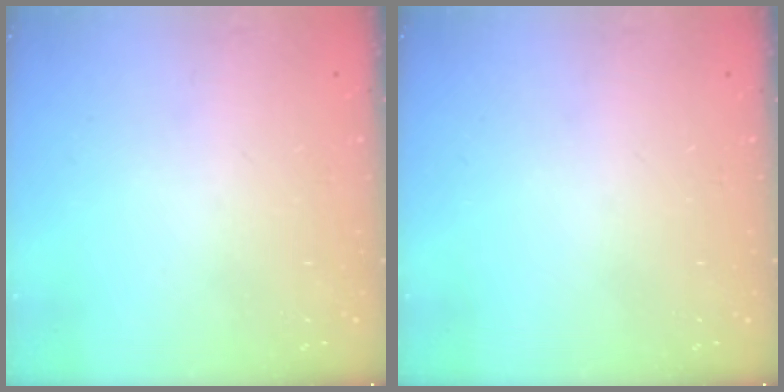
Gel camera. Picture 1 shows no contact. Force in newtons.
{"total": 0.0}